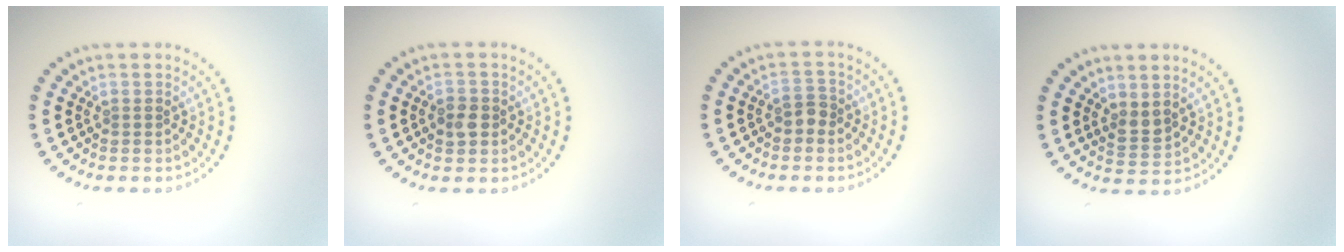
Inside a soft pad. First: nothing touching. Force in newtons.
{"total": 1.8, "press": 1.8, "slide": 0.4}
{"total": 1.5, "press": 1.4, "slide": 0.6}
{"total": 1.6, "press": 1.4, "slide": 0.8}